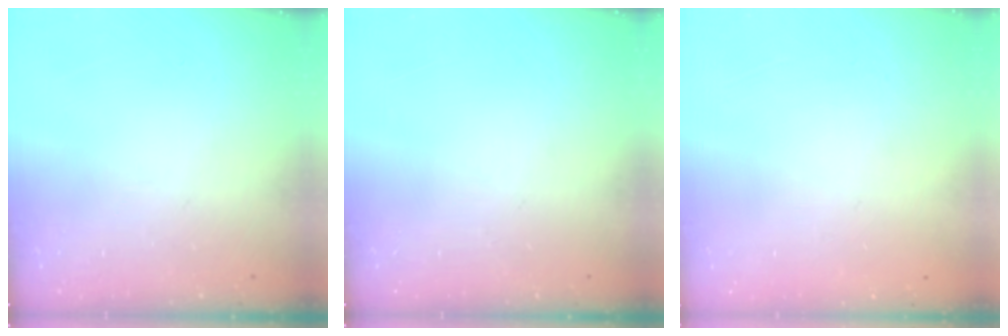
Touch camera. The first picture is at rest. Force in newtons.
{"total": 0.0}
{"total": 1.6, "press": 1.6, "slide": 0.2}